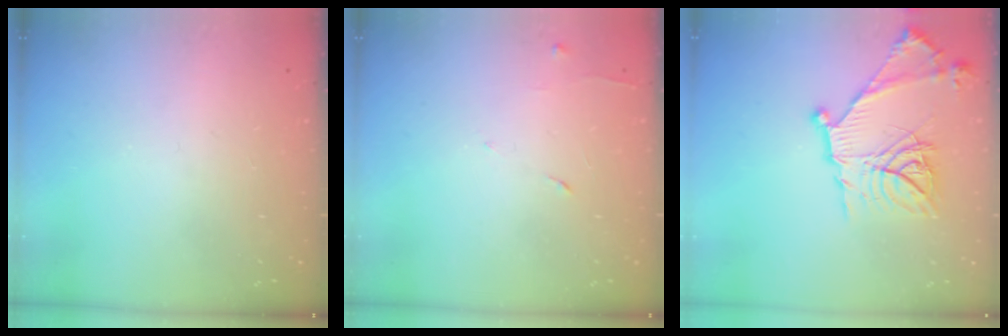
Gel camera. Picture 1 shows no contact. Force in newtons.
{"total": 5.1, "press": 5.1, "slide": 0.8}
{"total": 17.4, "press": 17.4, "slide": 0.5}